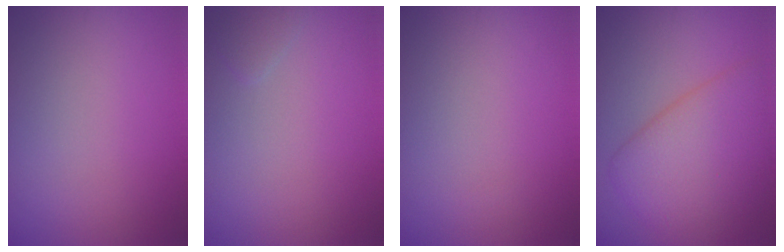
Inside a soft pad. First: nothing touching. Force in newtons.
{"total": 0.8, "press": 0.8, "slide": 0.1}
{"total": 0.0}
{"total": 6.1, "press": 6.1, "slide": 0.4}